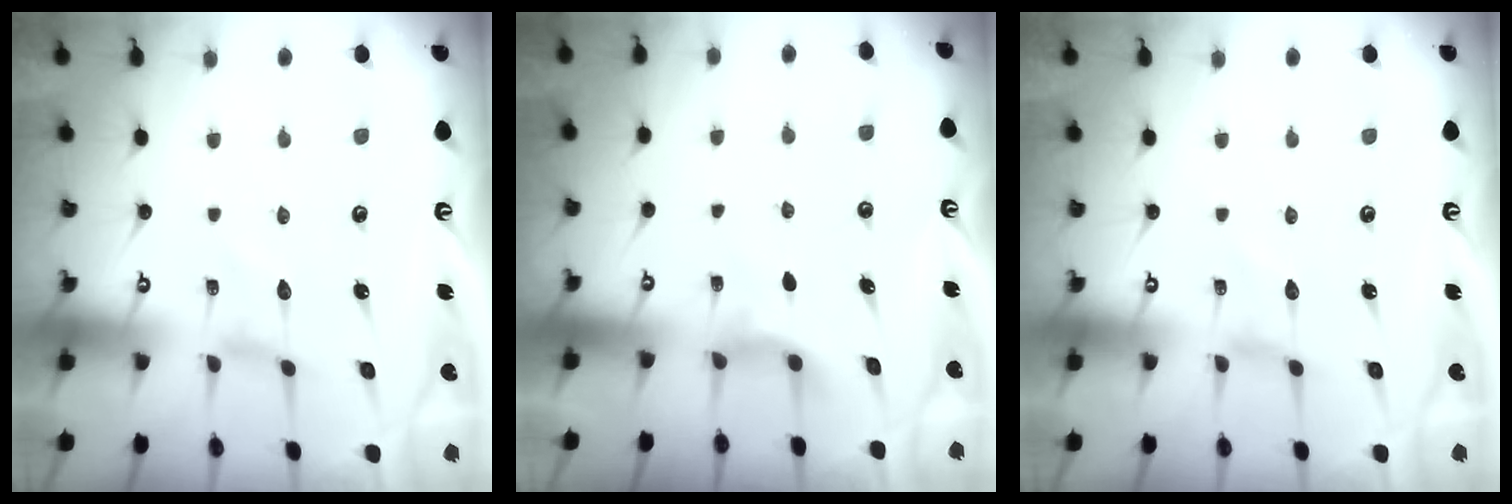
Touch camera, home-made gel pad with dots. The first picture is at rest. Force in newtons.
{"total": 4.2, "press": 4.2, "slide": 0.6}
{"total": 0.0}